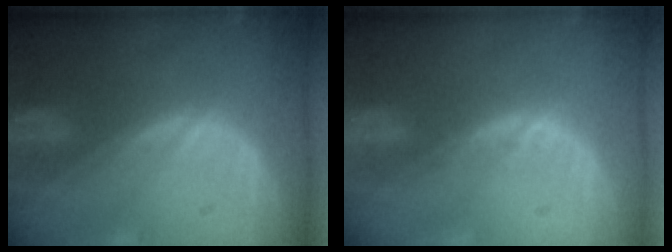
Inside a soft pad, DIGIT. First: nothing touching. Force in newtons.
{"total": 1.3, "press": 1.2, "slide": 0.6}